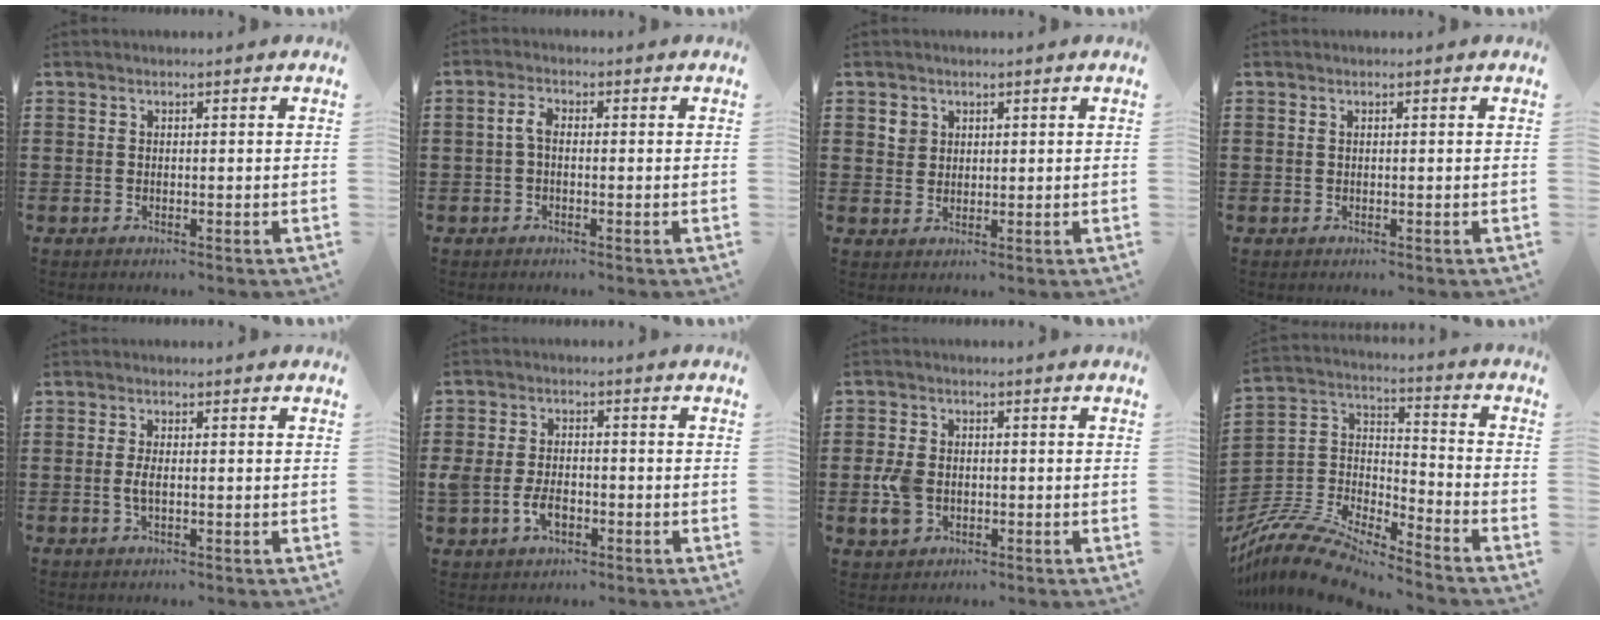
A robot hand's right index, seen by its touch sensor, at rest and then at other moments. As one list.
[{"total": 2.7, "force": [-0.4, 1.2, 2.3], "torque": [-0.060, 0.000, -0.013]}, {"total": 2.2, "force": [1.2, 1.9, 0.3], "torque": [-0.012, 0.008, 0.023]}, {"total": 0.0}, {"total": 2.1, "force": [-0.2, 0.7, 2.0], "torque": [-0.051, -0.005, -0.009]}, {"total": 4.8, "force": [-1.5, 3.2, 3.3], "torque": [-0.081, 0.000, -0.032]}, {"total": 5.0, "force": [-0.8, 3.6, 3.4], "torque": [-0.093, -0.001, -0.021]}, {"total": 11.1, "force": [-10.1, 1.9, 4.0], "torque": [-0.101, 0.012, -0.207]}]